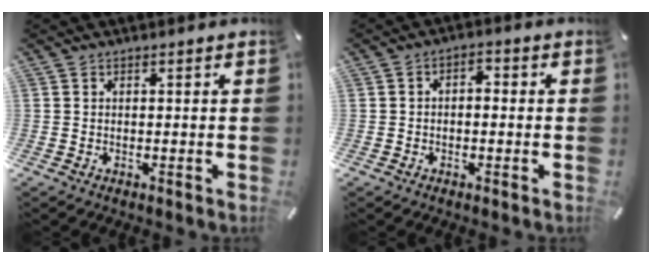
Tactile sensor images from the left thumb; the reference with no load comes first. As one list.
[{"total": 2.6, "force": [-1.3, 1.7, 1.5], "torque": [-0.026, 0.013, -0.027]}]